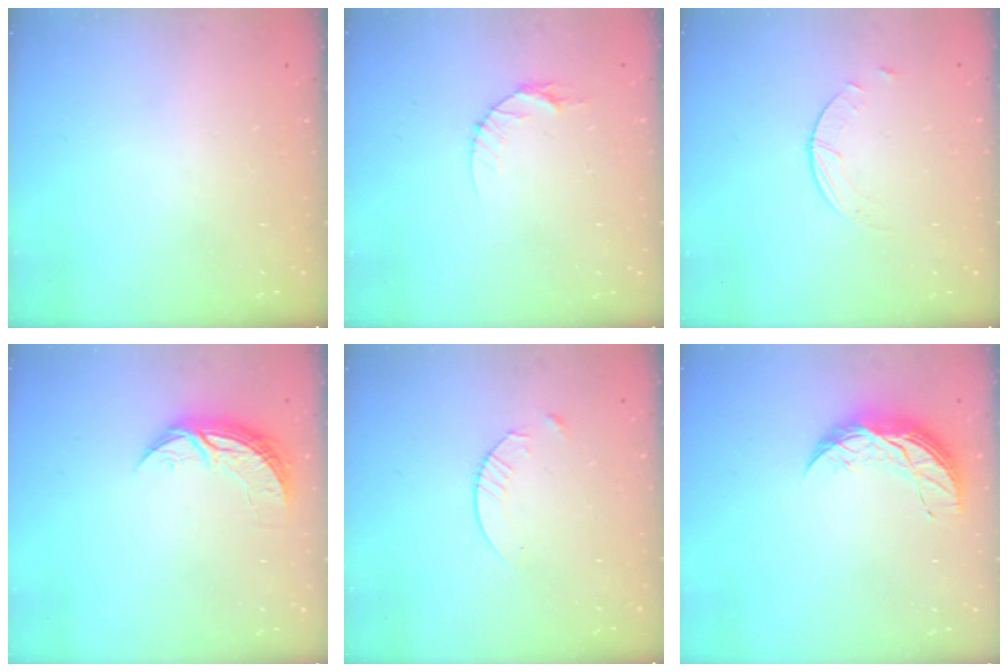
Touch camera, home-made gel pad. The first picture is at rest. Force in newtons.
{"total": 5.3, "press": 5.2, "slide": 0.5}
{"total": 0.9, "press": 0.9, "slide": 0.2}
{"total": 8.4, "press": 8.4, "slide": 0.6}
{"total": 4.8, "press": 4.8, "slide": 0.6}
{"total": 8.4, "press": 8.4, "slide": 0.4}